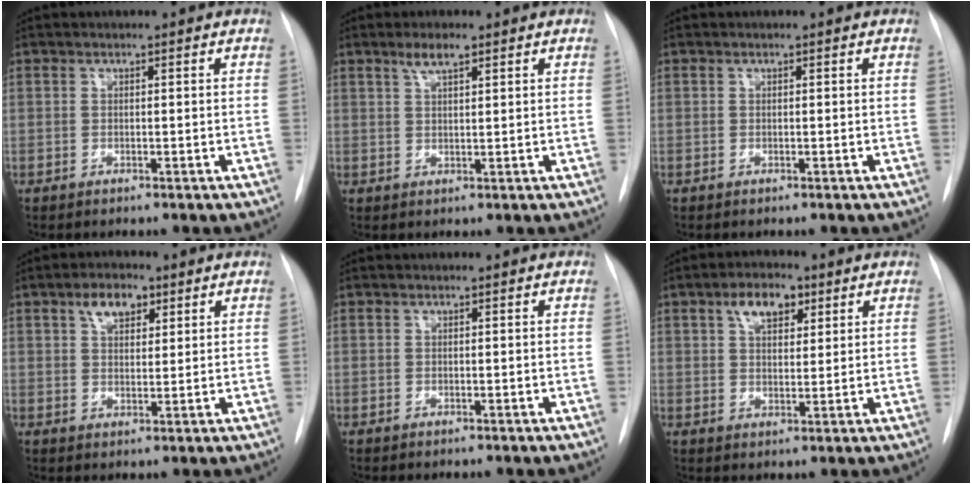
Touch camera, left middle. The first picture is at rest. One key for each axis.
{"total": 3.0, "fx": 2.0, "fy": 0.6, "fz": 2.1, "tx": -0.039, "ty": 0.004, "tz": 0.037}
{"total": 0.0}
{"total": 4.9, "fx": 2.7, "fy": 2.6, "fz": 3.2, "tx": -0.055, "ty": 0.013, "tz": 0.046}
{"total": 0.0}
{"total": 5.9, "fx": 3.1, "fy": 3.0, "fz": 4.1, "tx": -0.071, "ty": 0.014, "tz": 0.051}